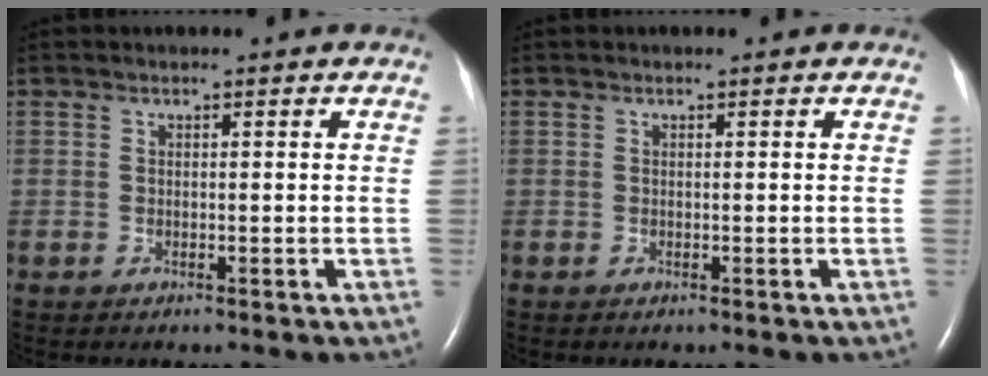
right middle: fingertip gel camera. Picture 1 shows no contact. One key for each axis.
{"total": 0.0}